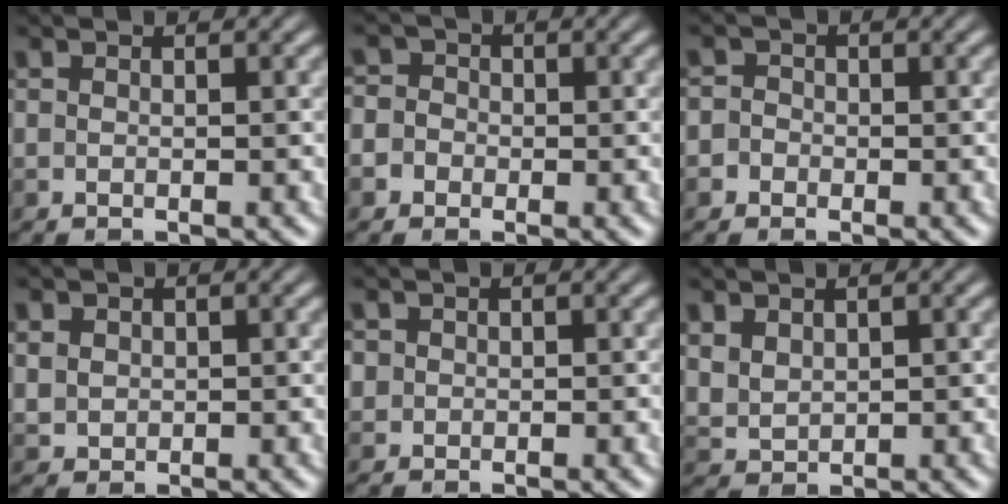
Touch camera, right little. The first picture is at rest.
{"total": 3.8, "force": [-0.3, 3.5, 1.4], "torque": [-0.028, 0.019, -0.026]}
{"total": 2.3, "force": [-0.5, 2.2, 0.6], "torque": [-0.004, 0.008, -0.023]}
{"total": 1.7, "force": [0.6, 1.5, 0.4], "torque": [-0.027, 0.000, 0.013]}
{"total": 1.2, "force": [0.3, 1.1, 0.1], "torque": [-0.009, -0.002, 0.001]}
{"total": 2.4, "force": [1.0, 1.9, 1.2], "torque": [-0.042, -0.005, 0.025]}